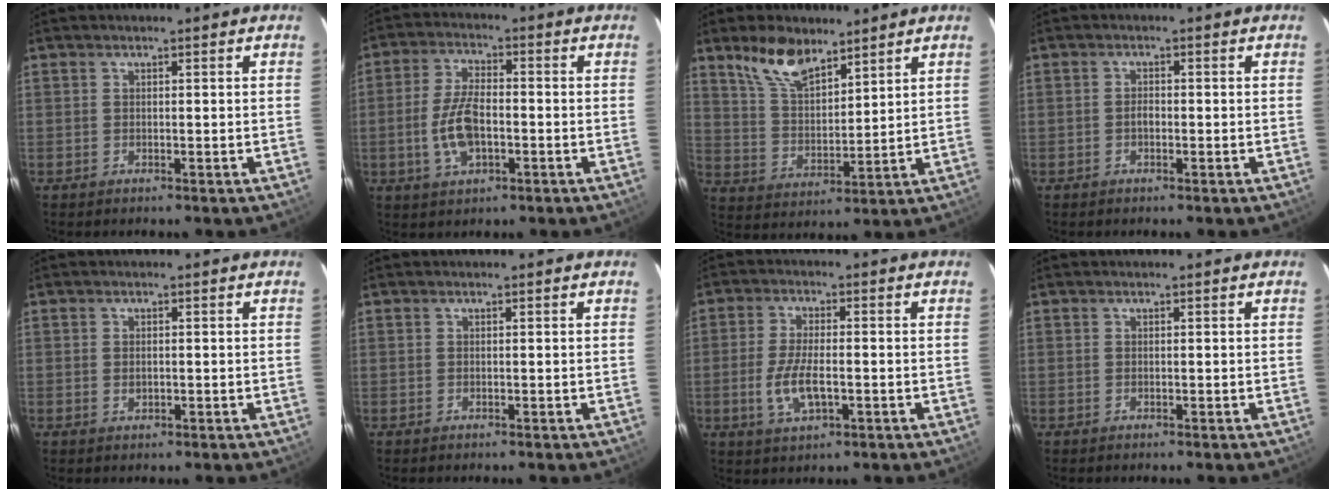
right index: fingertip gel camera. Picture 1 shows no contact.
{"total": 8.7, "force": [-2.1, 4.1, 7.4], "torque": [-0.156, 0.003, -0.037]}
{"total": 10.3, "force": [7.5, 4.4, 5.5], "torque": [-0.102, 0.009, 0.150]}
{"total": 1.2, "force": [-0.5, 0.7, 0.9], "torque": [-0.016, 0.005, -0.009]}
{"total": 1.3, "force": [-0.2, 0.9, 0.9], "torque": [-0.015, 0.000, -0.003]}
{"total": 0.0}
{"total": 7.3, "force": [-2.0, 2.9, 6.4], "torque": [-0.133, -0.008, -0.036]}
{"total": 0.0}